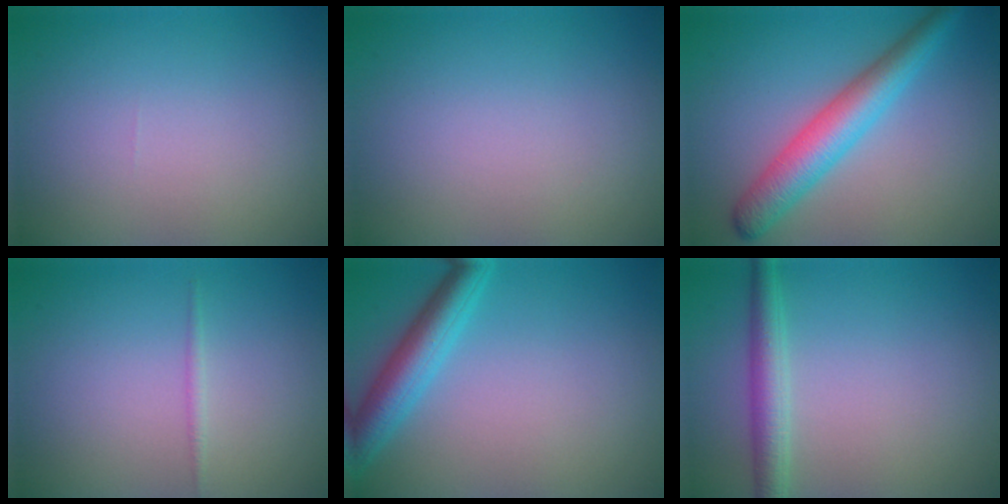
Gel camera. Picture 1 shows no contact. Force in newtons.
{"total": 0.0}
{"total": 5.0, "press": 5.0, "slide": 0.1}
{"total": 0.7, "press": 0.7, "slide": 0.0}
{"total": 4.3, "press": 4.3, "slide": 0.3}
{"total": 2.8, "press": 2.8, "slide": 0.1}